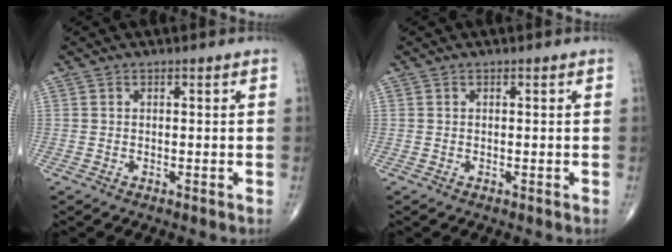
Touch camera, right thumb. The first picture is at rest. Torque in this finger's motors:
{"motor_torque": [-0.02, 0.04, -0.07, -0.04, 0.01]}